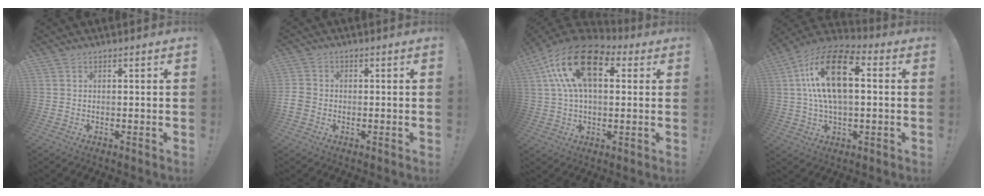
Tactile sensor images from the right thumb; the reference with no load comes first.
{"total": 4.5, "force": [-1.4, 3.5, 2.5], "torque": [-0.068, 0.011, -0.024]}
{"total": 21.0, "force": [7.2, 11.5, 16.0], "torque": [-0.293, -0.009, 0.124]}
{"total": 18.9, "force": [3.4, 9.8, 15.8], "torque": [-0.285, 0.009, 0.053]}